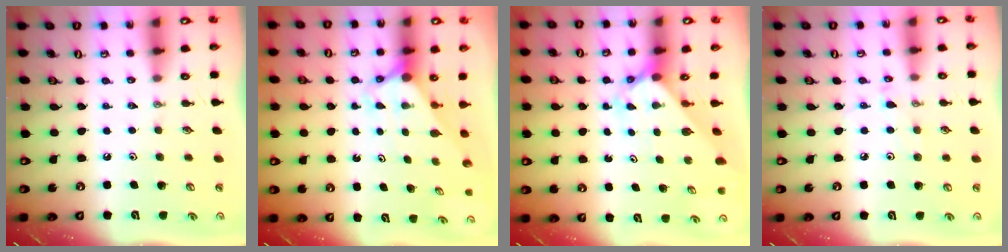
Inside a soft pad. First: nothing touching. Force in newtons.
{"total": 2.8, "press": 2.8, "slide": 0.1}
{"total": 2.2, "press": 2.2, "slide": 0.2}
{"total": 3.6, "press": 3.6, "slide": 0.4}